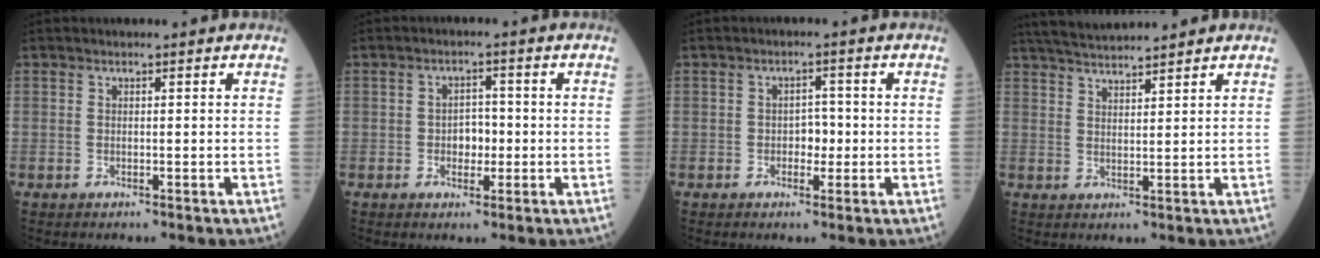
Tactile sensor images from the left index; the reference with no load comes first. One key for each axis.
{"total": 3.5, "fx": -0.8, "fy": 2.3, "fz": 2.4, "tx": -0.034, "ty": 0.006, "tz": -0.013}
{"total": 2.7, "fx": -0.7, "fy": 1.7, "fz": 2.0, "tx": -0.024, "ty": 0.003, "tz": -0.013}
{"total": 8.3, "fx": 7.7, "fy": 0.4, "fz": 3.1, "tx": -0.061, "ty": 0.028, "tz": 0.131}